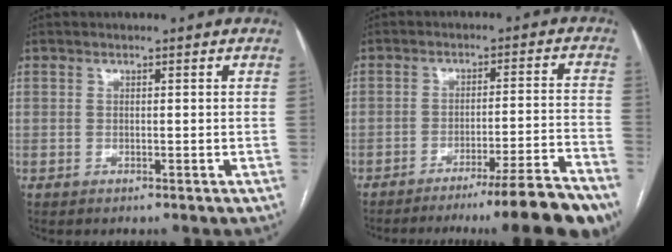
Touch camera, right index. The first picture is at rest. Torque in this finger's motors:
{"motor_torque": [1.27, -0.87, 0.62, 0.16]}